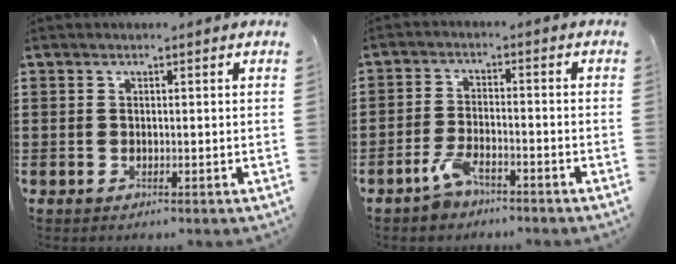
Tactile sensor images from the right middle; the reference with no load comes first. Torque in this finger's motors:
{"motor_torque": [-0.12, -0.06, 0.06, 0.05]}